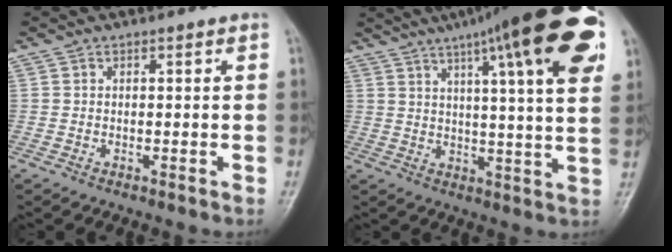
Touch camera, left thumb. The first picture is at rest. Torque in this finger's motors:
{"motor_torque": [1.07, 0.68, 1.89, -0.88, 0.27]}